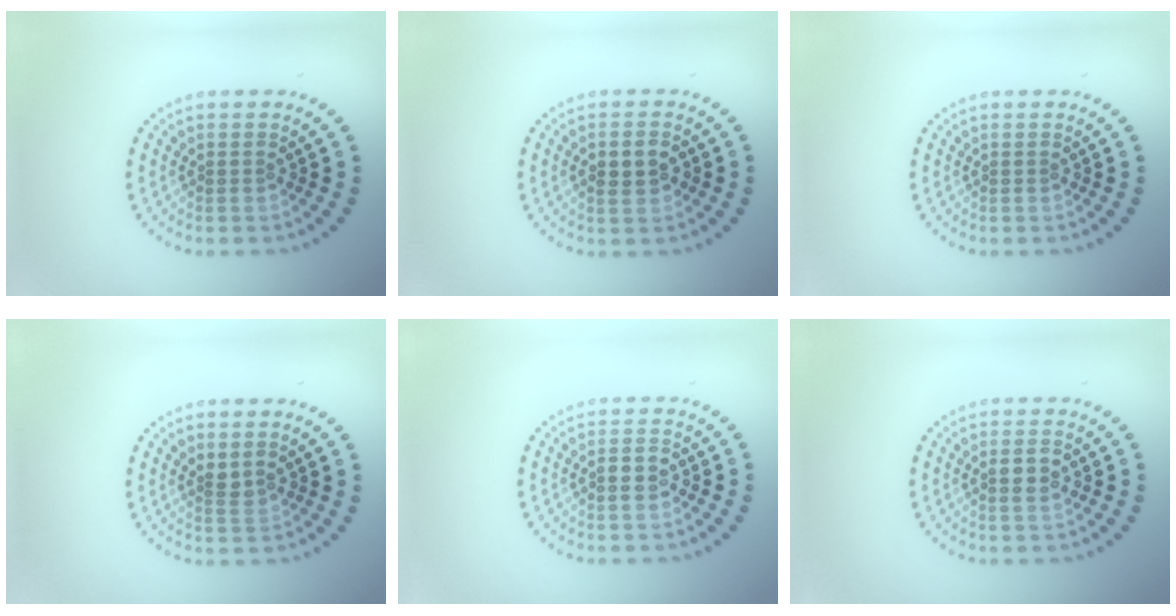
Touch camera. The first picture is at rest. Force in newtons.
{"total": 2.5, "press": 2.5, "slide": 0.3}
{"total": 0.0}
{"total": 1.4, "press": 1.0, "slide": 1.0}
{"total": 1.6, "press": 1.5, "slide": 0.6}
{"total": 1.7, "press": 1.7, "slide": 0.1}